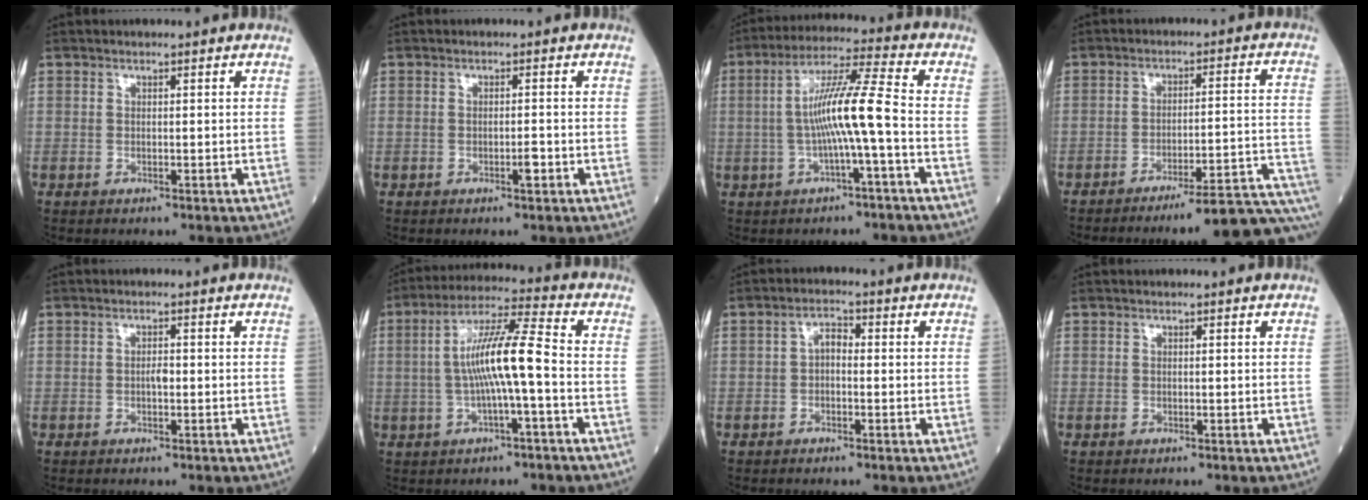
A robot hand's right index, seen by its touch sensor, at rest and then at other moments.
{"total": 1.6, "force": [-0.6, 0.2, 1.4], "torque": [-0.025, -0.001, -0.010]}
{"total": 9.5, "force": [-1.4, -0.5, 9.4], "torque": [-0.173, 0.015, -0.028]}
{"total": 15.9, "force": [-14.2, -1.9, 6.9], "torque": [-0.022, 0.014, -0.187]}
{"total": 1.2, "force": [-0.2, 0.4, 1.1], "torque": [-0.020, 0.002, -0.006]}
{"total": 10.0, "force": [-1.0, 0.4, 9.9], "torque": [-0.184, 0.017, -0.024]}
{"total": 2.4, "force": [-0.2, 1.3, 2.1], "torque": [-0.028, 0.009, -0.009]}
{"total": 0.0}